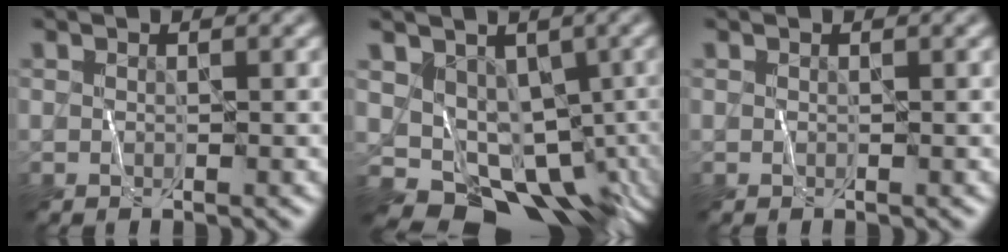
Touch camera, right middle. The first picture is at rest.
{"total": 9.0, "force": [-2.3, 6.9, 5.3], "torque": [-0.071, -0.018, -0.011]}
{"total": 0.0}